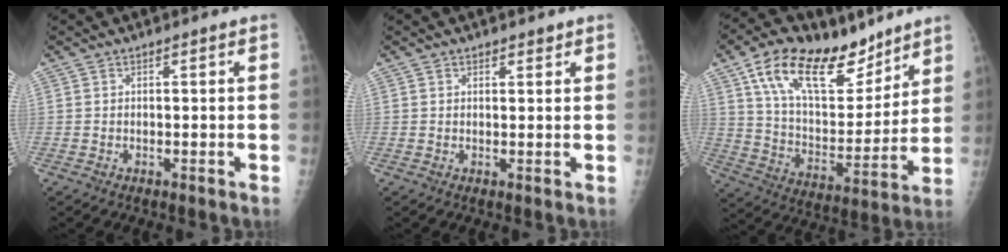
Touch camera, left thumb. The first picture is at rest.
{"total": 1.2, "force": [0.9, 0.7, 0.4], "torque": [0.005, -0.006, 0.011]}
{"total": 22.8, "force": [14.2, 11.1, 14.0], "torque": [-0.196, -0.049, 0.249]}